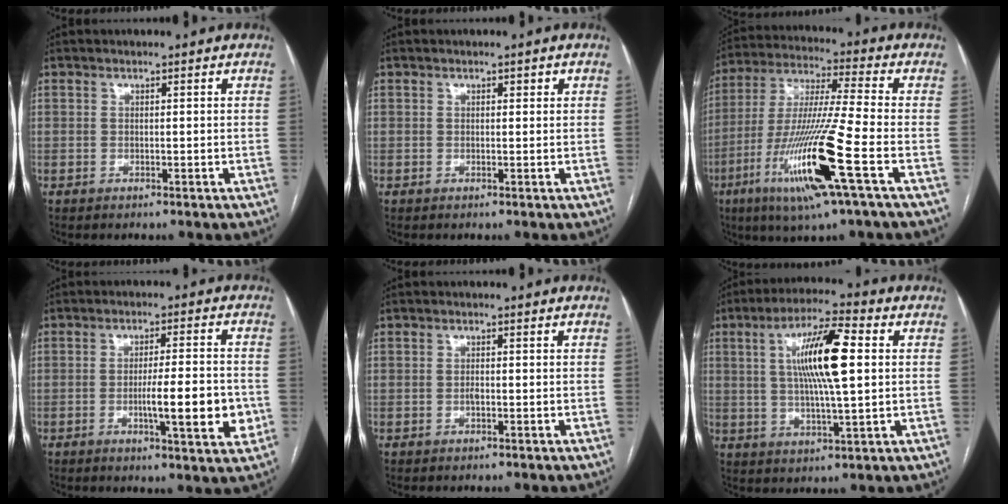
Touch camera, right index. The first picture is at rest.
{"total": 0.8, "force": [0.4, 0.4, 0.5], "torque": [-0.006, 0.003, 0.003]}
{"total": 17.8, "force": [-6.8, -0.5, 16.4], "torque": [-0.345, -0.028, -0.132]}
{"total": 9.8, "force": [-2.2, 1.3, 9.4], "torque": [-0.141, -0.005, -0.032]}
{"total": 0.8, "force": [-0.2, 0.3, 0.7], "torque": [-0.015, 0.000, -0.004]}
{"total": 12.3, "force": [2.2, 1.6, 12.0], "torque": [-0.218, 0.012, 0.037]}